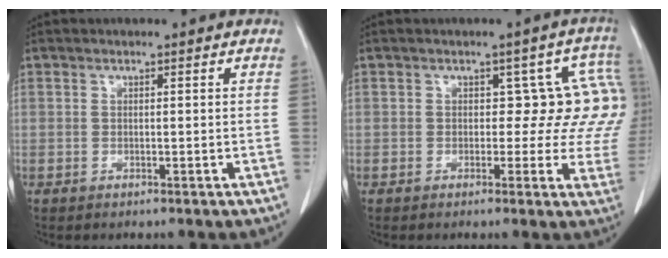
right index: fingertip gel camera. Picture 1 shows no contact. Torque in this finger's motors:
{"motor_torque": [0.09, 0.33, 0.06, 0.00]}